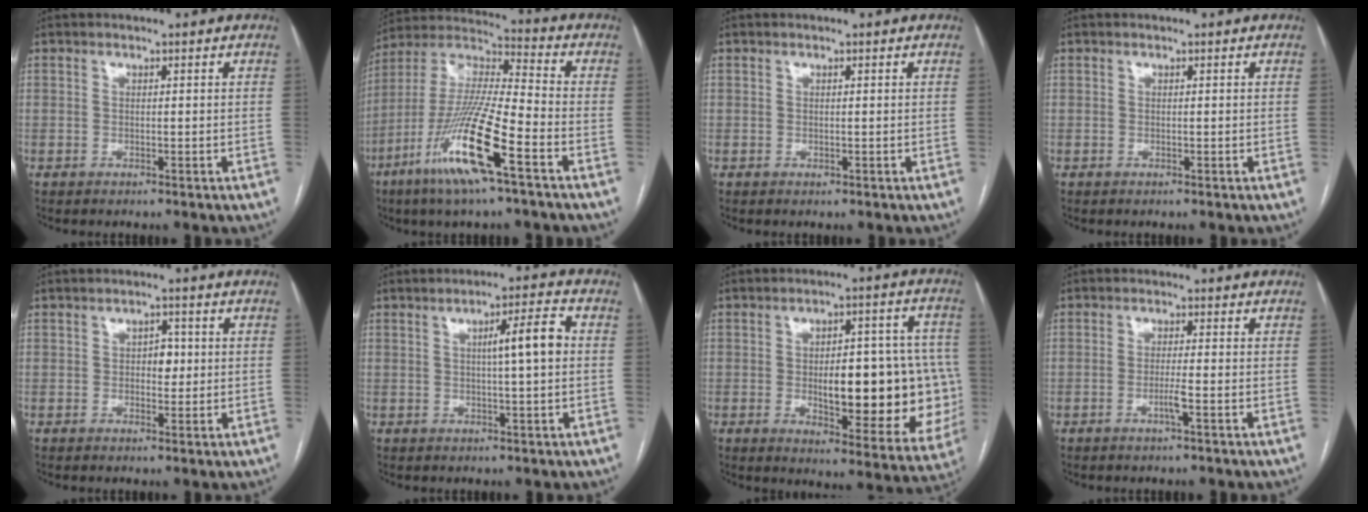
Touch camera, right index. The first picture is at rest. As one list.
[{"total": 17.1, "force": [-8.2, 1.0, 15.0], "torque": [-0.310, -0.025, -0.158]}, {"total": 0.0}, {"total": 0.0}, {"total": 2.7, "force": [0.2, 1.7, 2.1], "torque": [-0.026, 0.008, 0.002]}, {"total": 6.1, "force": [0.8, 0.3, 6.1], "torque": [-0.094, 0.010, 0.008]}, {"total": 20.0, "force": [-1.9, 7.0, 18.7], "torque": [-0.186, 0.025, -0.002]}, {"total": 2.3, "force": [-1.0, -0.3, 2.0], "torque": [-0.039, -0.003, -0.020]}]